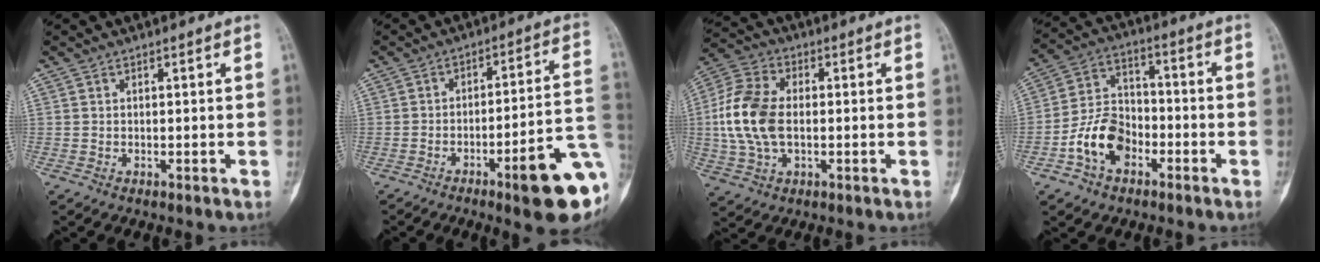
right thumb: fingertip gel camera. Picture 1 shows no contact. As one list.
[{"total": 16.2, "force": [-6.0, 2.8, 14.8], "torque": [-0.155, 0.032, -0.076]}, {"total": 13.3, "force": [-0.2, 8.2, 10.5], "torque": [-0.228, 0.015, -0.006]}, {"total": 10.9, "force": [-4.5, 7.4, 6.7], "torque": [-0.111, 0.041, -0.086]}]